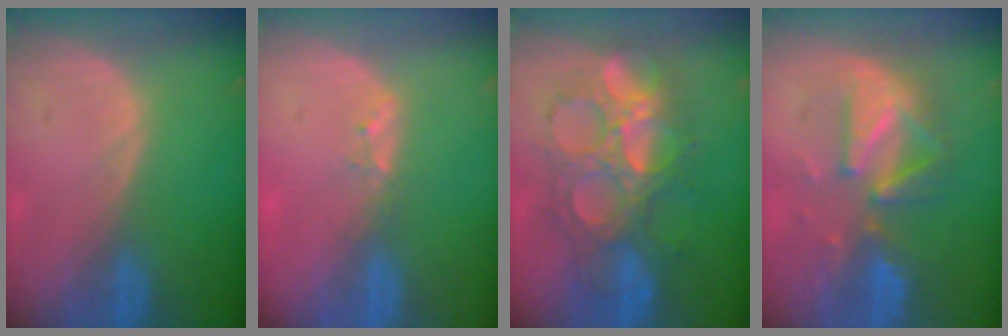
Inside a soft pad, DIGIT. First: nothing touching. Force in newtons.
{"total": 1.7, "press": 1.5, "slide": 0.9}
{"total": 10.3, "press": 10.2, "slide": 0.6}
{"total": 8.2, "press": 8.2, "slide": 0.4}